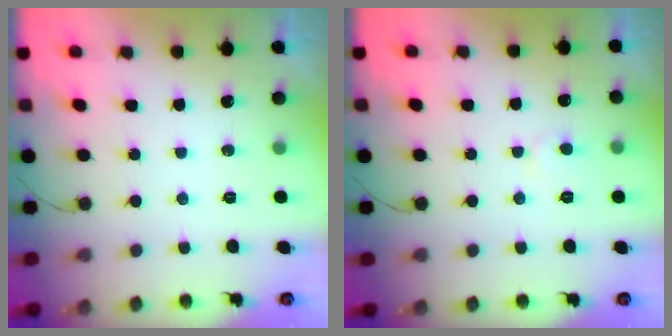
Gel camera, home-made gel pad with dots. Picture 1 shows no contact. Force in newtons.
{"total": 3.3, "press": 3.3, "slide": 0.3}